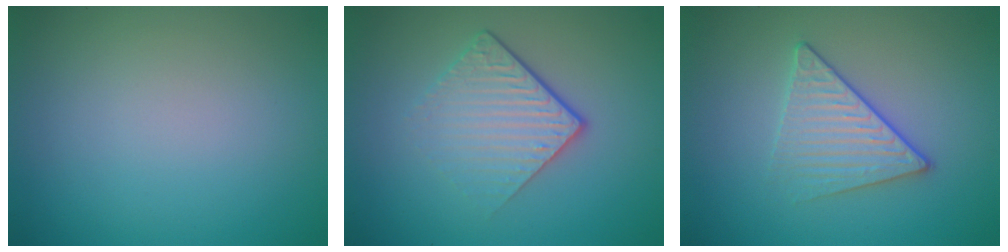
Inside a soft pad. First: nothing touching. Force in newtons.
{"total": 4.4, "press": 2.7, "slide": 3.5}
{"total": 3.3, "press": 3.0, "slide": 1.3}